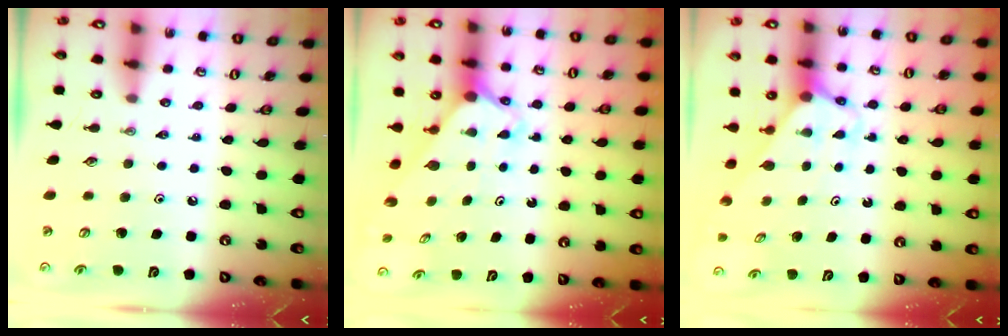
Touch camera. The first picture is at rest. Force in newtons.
{"total": 2.4, "press": 2.4, "slide": 0.2}
{"total": 2.8, "press": 2.8, "slide": 0.1}